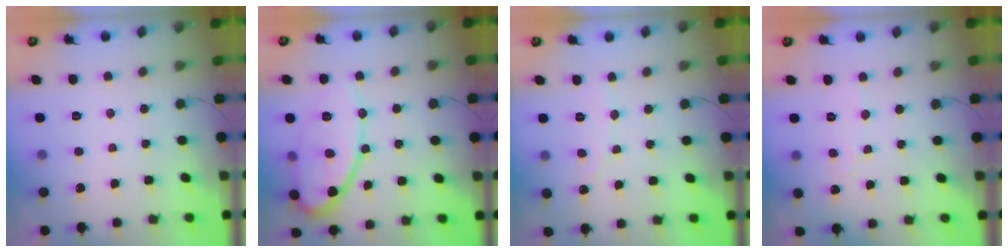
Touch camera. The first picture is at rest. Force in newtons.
{"total": 15.3, "press": 15.2, "slide": 1.1}
{"total": 2.6, "press": 2.6, "slide": 0.2}
{"total": 3.4, "press": 3.4, "slide": 0.4}